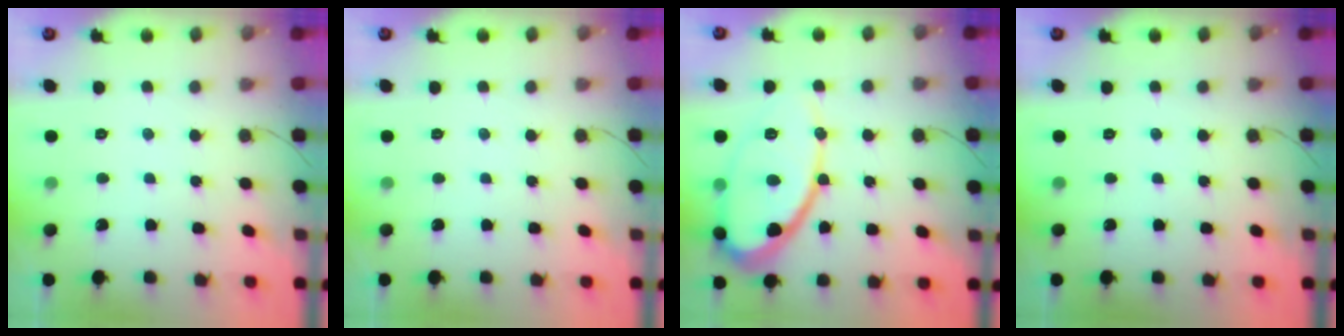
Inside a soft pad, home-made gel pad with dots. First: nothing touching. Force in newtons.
{"total": 0.0}
{"total": 15.8, "press": 15.8, "slide": 1.4}
{"total": 0.0}